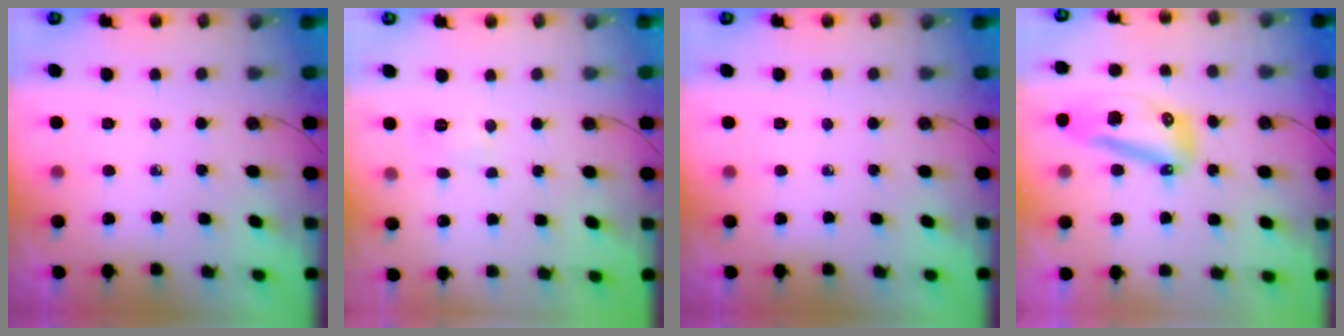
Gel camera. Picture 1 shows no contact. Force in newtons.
{"total": 4.2, "press": 4.2, "slide": 0.4}
{"total": 0.0}
{"total": 16.5, "press": 15.0, "slide": 6.8}